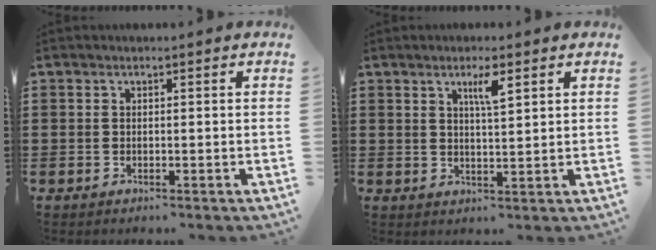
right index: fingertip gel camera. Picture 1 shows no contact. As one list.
[{"total": 3.5, "force": [1.9, 0.5, 2.8], "torque": [-0.052, 0.001, 0.029]}]